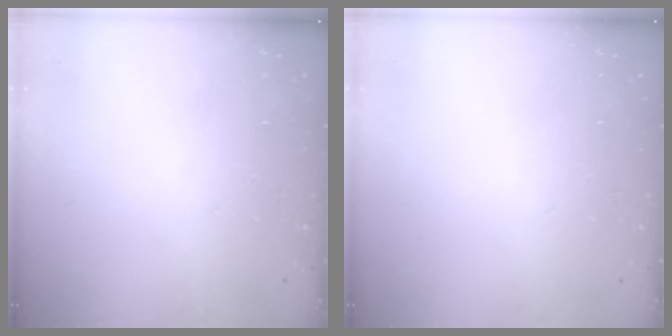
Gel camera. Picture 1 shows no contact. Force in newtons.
{"total": 0.0}